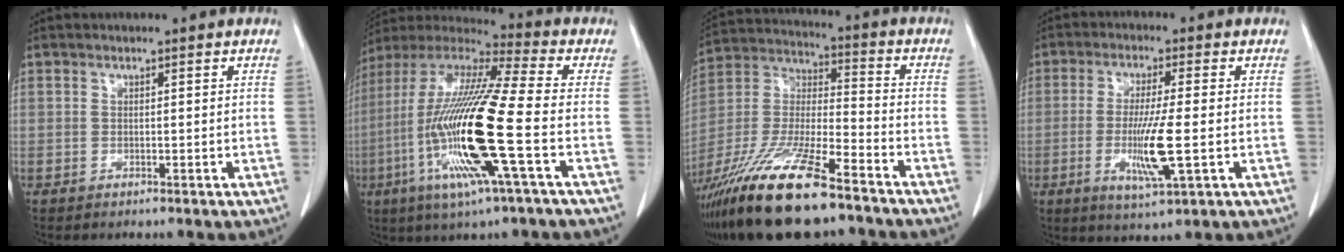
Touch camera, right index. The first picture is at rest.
{"total": 20.7, "force": [-5.1, 0.6, 20.1], "torque": [-0.428, -0.023, -0.108]}
{"total": 21.6, "force": [-15.4, 3.7, 14.7], "torque": [-0.321, -0.043, -0.286]}
{"total": 11.9, "force": [-2.9, 0.6, 11.6], "torque": [-0.224, -0.019, -0.055]}